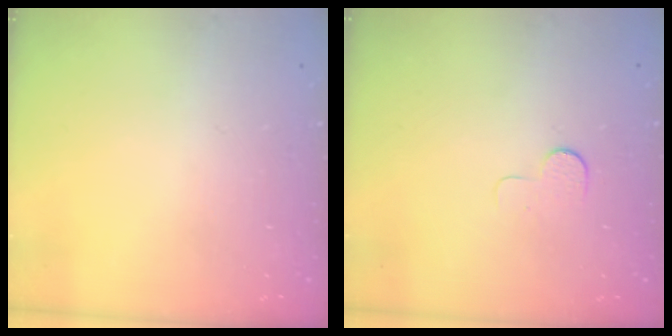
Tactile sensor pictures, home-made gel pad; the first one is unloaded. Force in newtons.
{"total": 3.9, "press": 3.9, "slide": 0.3}